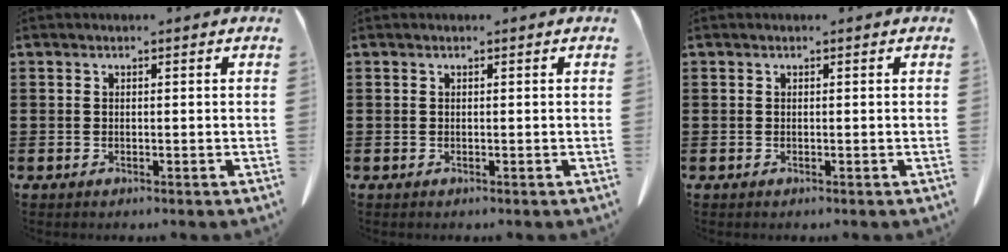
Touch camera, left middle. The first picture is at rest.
{"total": 0.0}
{"total": 0.0}